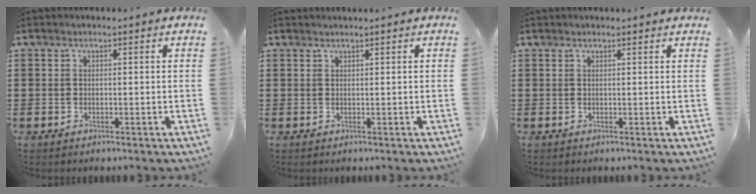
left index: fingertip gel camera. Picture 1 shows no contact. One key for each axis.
{"total": 0.6, "fx": 0.6, "fy": 0.0, "fz": 0.0, "tx": -0.002, "ty": 0.000, "tz": 0.012}
{"total": 0.6, "fx": 0.5, "fy": 0.0, "fz": 0.2, "tx": -0.004, "ty": -0.002, "tz": 0.011}